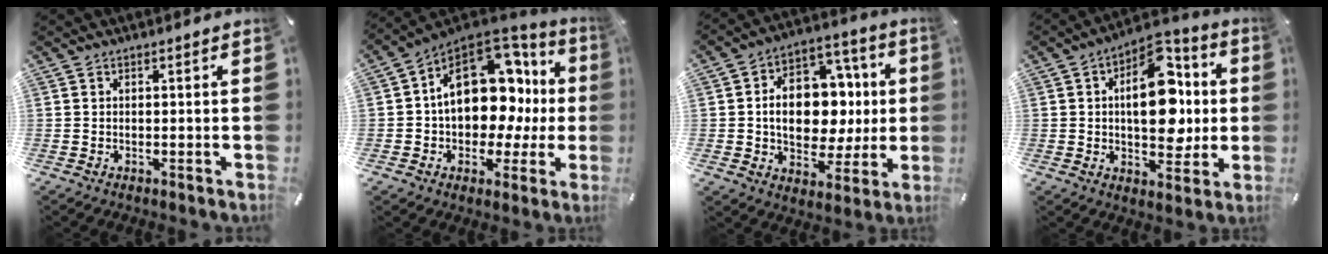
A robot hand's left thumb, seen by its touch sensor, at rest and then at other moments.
{"total": 18.9, "force": [4.4, 13.2, 12.7], "torque": [-0.181, -0.033, 0.082]}
{"total": 15.6, "force": [-0.3, 12.0, 9.9], "torque": [-0.161, 0.003, 0.003]}
{"total": 17.2, "force": [2.5, 10.6, 13.3], "torque": [-0.179, -0.011, 0.044]}